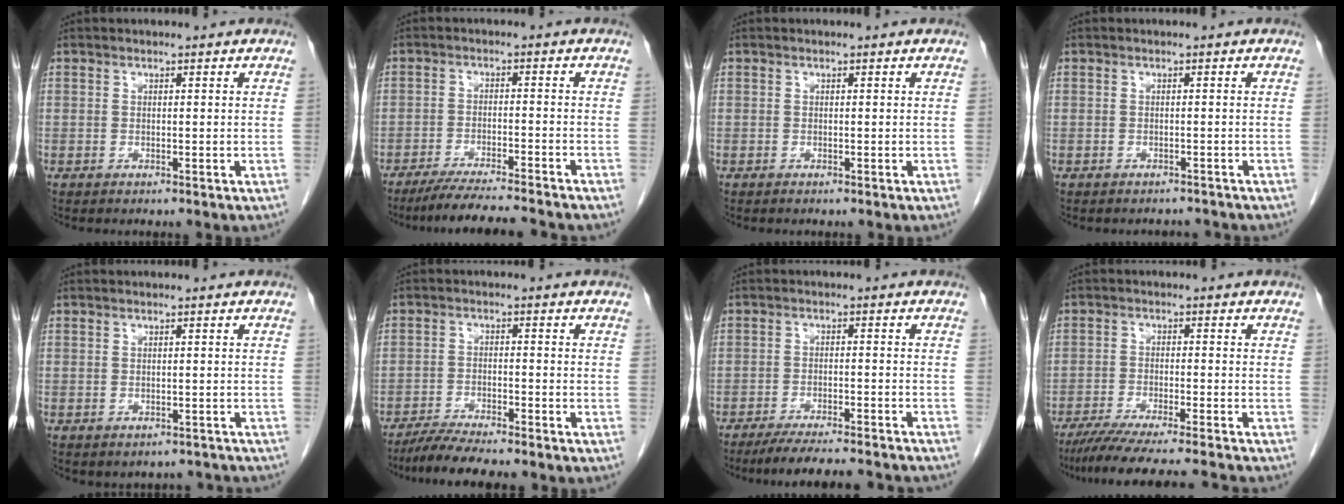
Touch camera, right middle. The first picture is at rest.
{"total": 10.9, "force": [-9.8, -0.3, 4.9], "torque": [-0.062, -0.019, -0.151]}
{"total": 0.0}
{"total": 2.3, "force": [-2.2, 0.7, -0.1], "torque": [0.003, -0.002, -0.029]}
{"total": 3.1, "force": [-2.5, 1.7, 0.5], "torque": [-0.003, 0.009, -0.028]}
{"total": 6.5, "force": [-5.7, 0.0, 3.3], "torque": [-0.054, -0.017, -0.095]}
{"total": 14.0, "force": [-12.7, 1.1, 5.8], "torque": [-0.083, -0.016, -0.170]}
{"total": 14.3, "force": [-12.9, -0.6, 6.3], "torque": [-0.089, -0.032, -0.194]}